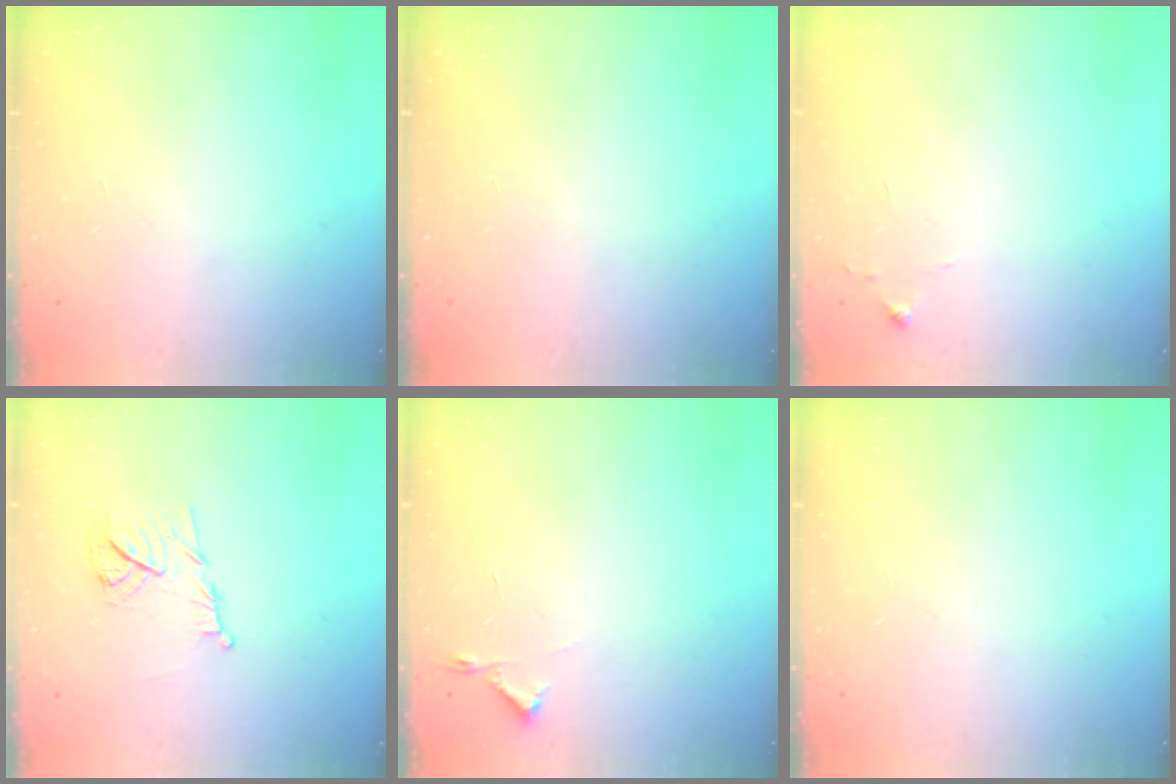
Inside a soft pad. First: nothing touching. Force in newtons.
{"total": 0.0}
{"total": 6.7, "press": 6.7, "slide": 0.9}
{"total": 8.6, "press": 8.6, "slide": 0.7}
{"total": 2.7, "press": 2.6, "slide": 0.4}
{"total": 0.0}